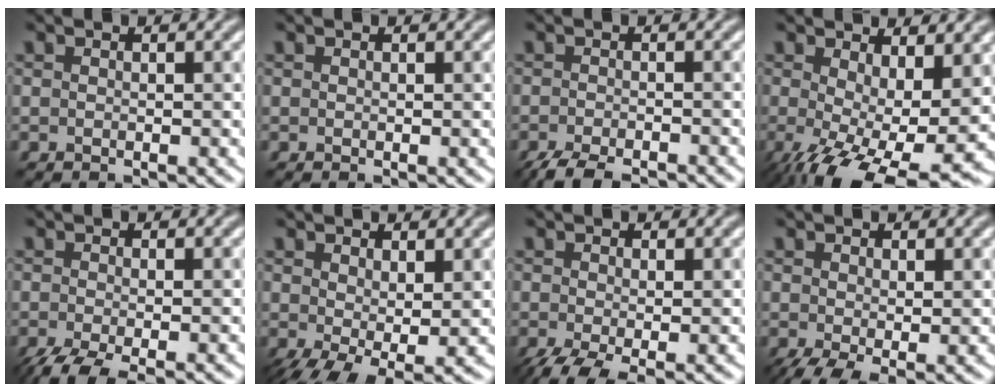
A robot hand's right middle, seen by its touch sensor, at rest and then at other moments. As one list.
[{"total": 0.0}, {"total": 4.6, "force": [-3.9, 0.9, 2.2], "torque": [-0.036, -0.010, -0.070]}, {"total": 10.3, "force": [-2.5, 3.8, 9.2], "torque": [-0.158, -0.025, -0.030]}, {"total": 4.0, "force": [-2.4, 1.0, 3.0], "torque": [-0.054, -0.008, -0.051]}, {"total": 4.8, "force": [0.0, 2.2, 4.3], "torque": [-0.088, -0.008, 0.004]}, {"total": 3.8, "force": [-1.6, 1.3, 3.2], "torque": [-0.067, -0.011, -0.031]}, {"total": 2.8, "force": [-0.6, 1.2, 2.5], "torque": [-0.051, -0.011, -0.008]}]